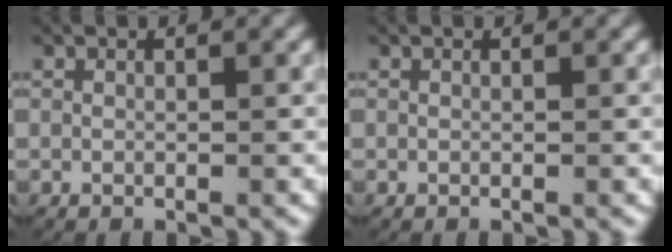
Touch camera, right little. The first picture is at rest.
{"total": 0.0}